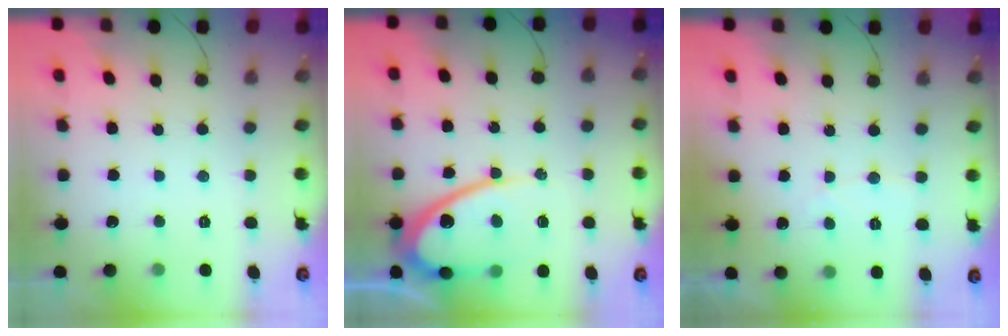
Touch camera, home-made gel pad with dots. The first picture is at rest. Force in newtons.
{"total": 13.9, "press": 13.8, "slide": 1.5}
{"total": 2.6, "press": 2.6, "slide": 0.2}